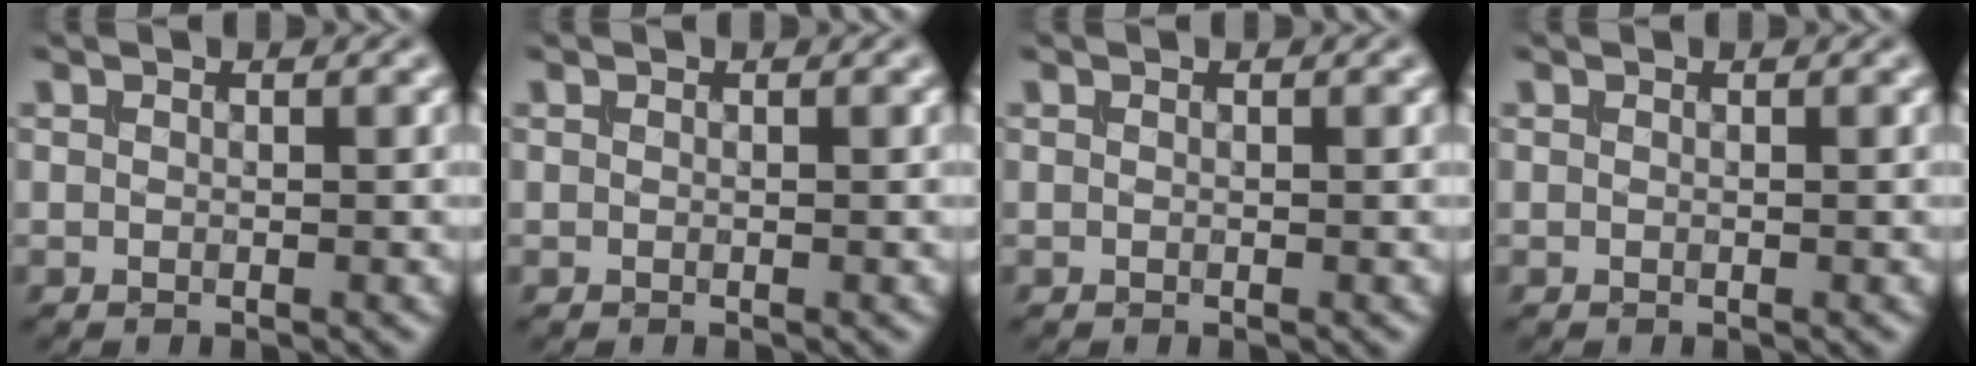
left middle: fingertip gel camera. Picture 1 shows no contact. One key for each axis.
{"total": 0.0}
{"total": 0.0}
{"total": 0.0}